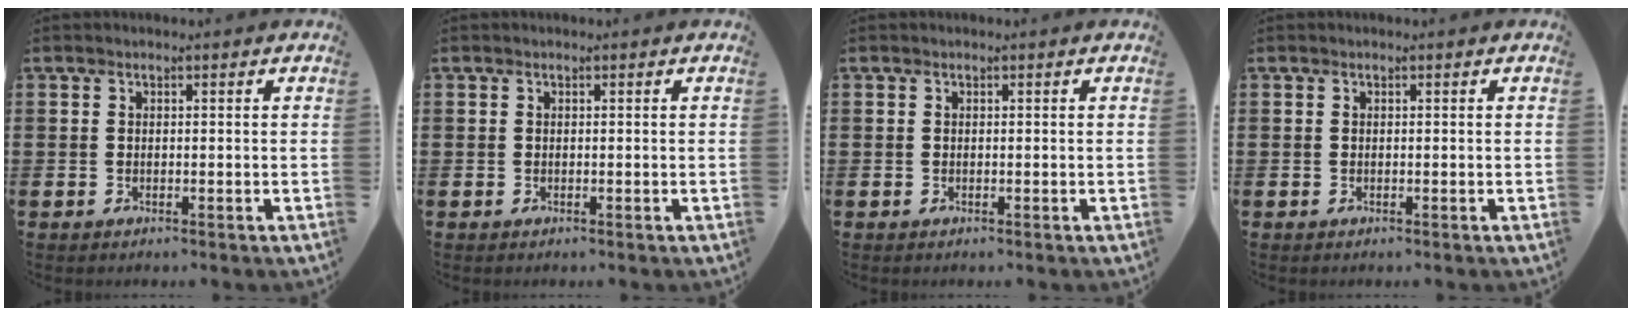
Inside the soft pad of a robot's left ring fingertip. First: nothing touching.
{"total": 0.0}
{"total": 0.0}
{"total": 0.0}